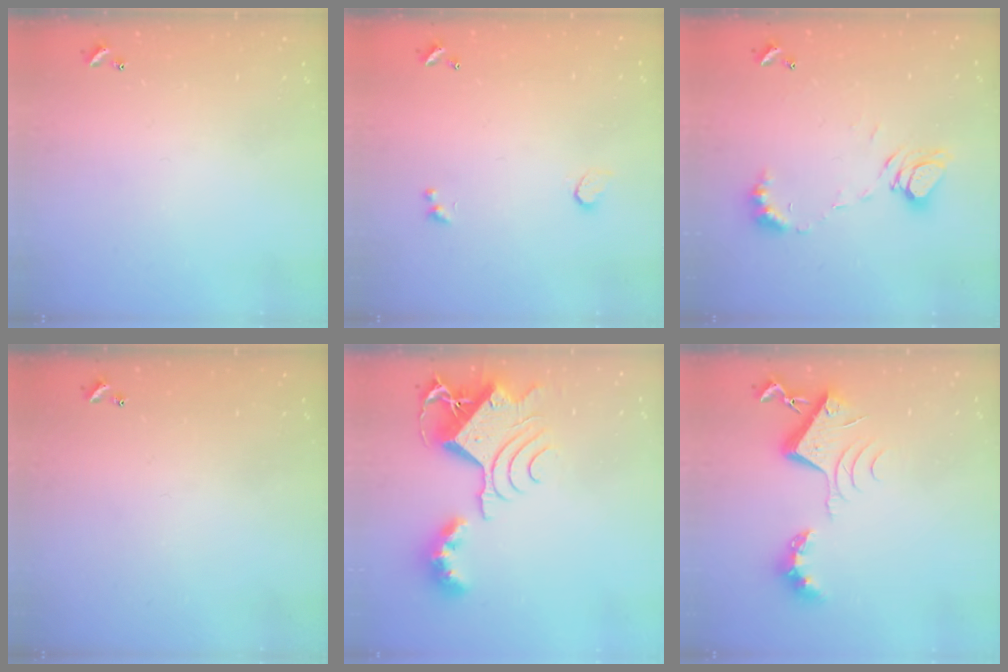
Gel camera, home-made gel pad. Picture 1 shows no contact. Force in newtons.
{"total": 1.0, "press": 0.7, "slide": 0.7}
{"total": 8.4, "press": 8.4, "slide": 1.0}
{"total": 0.0}
{"total": 15.6, "press": 15.5, "slide": 1.7}
{"total": 8.9, "press": 8.8, "slide": 1.1}